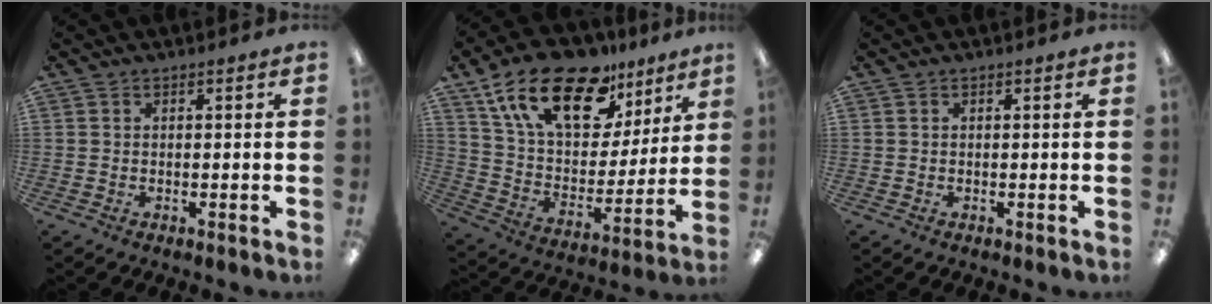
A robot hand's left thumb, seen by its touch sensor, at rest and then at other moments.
{"total": 22.3, "force": [14.4, 11.0, 13.0], "torque": [-0.226, -0.079, 0.255]}
{"total": 0.0}